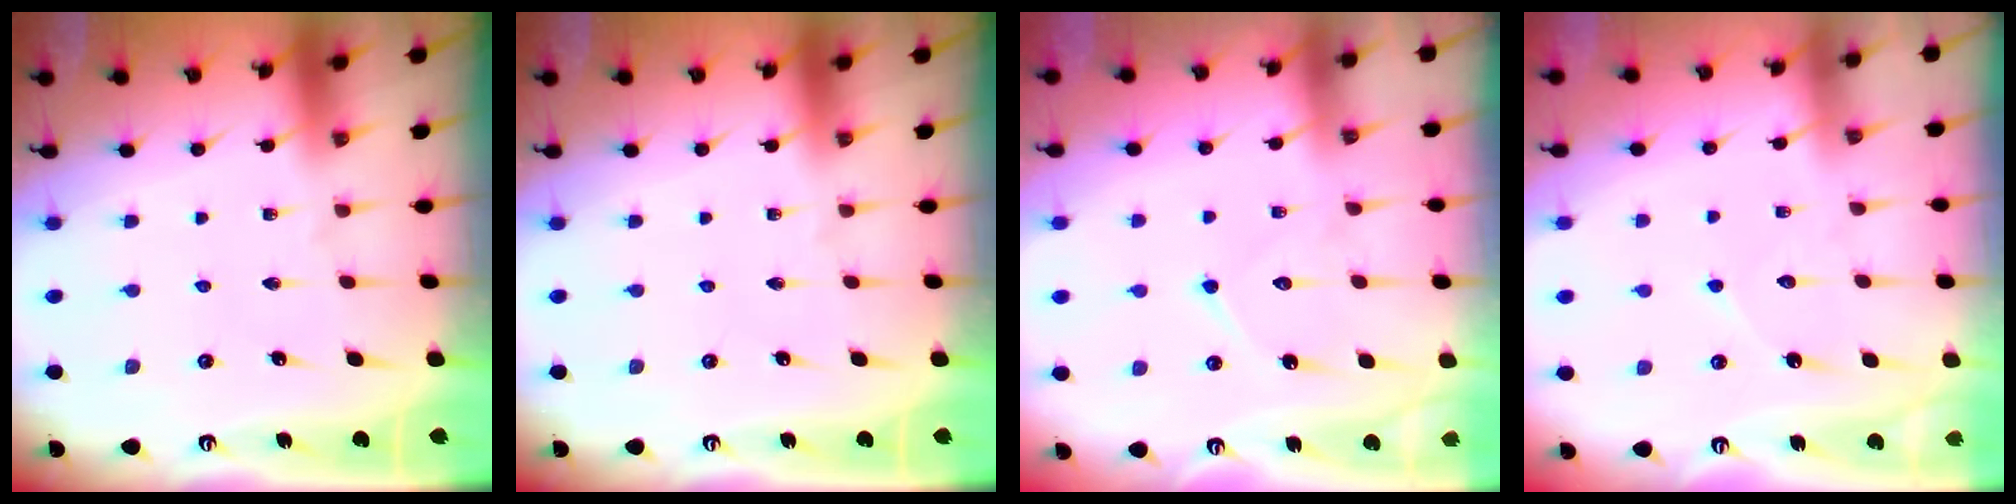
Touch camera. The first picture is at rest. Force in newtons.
{"total": 0.0}
{"total": 8.8, "press": 8.8, "slide": 0.8}
{"total": 6.0, "press": 6.0, "slide": 0.4}